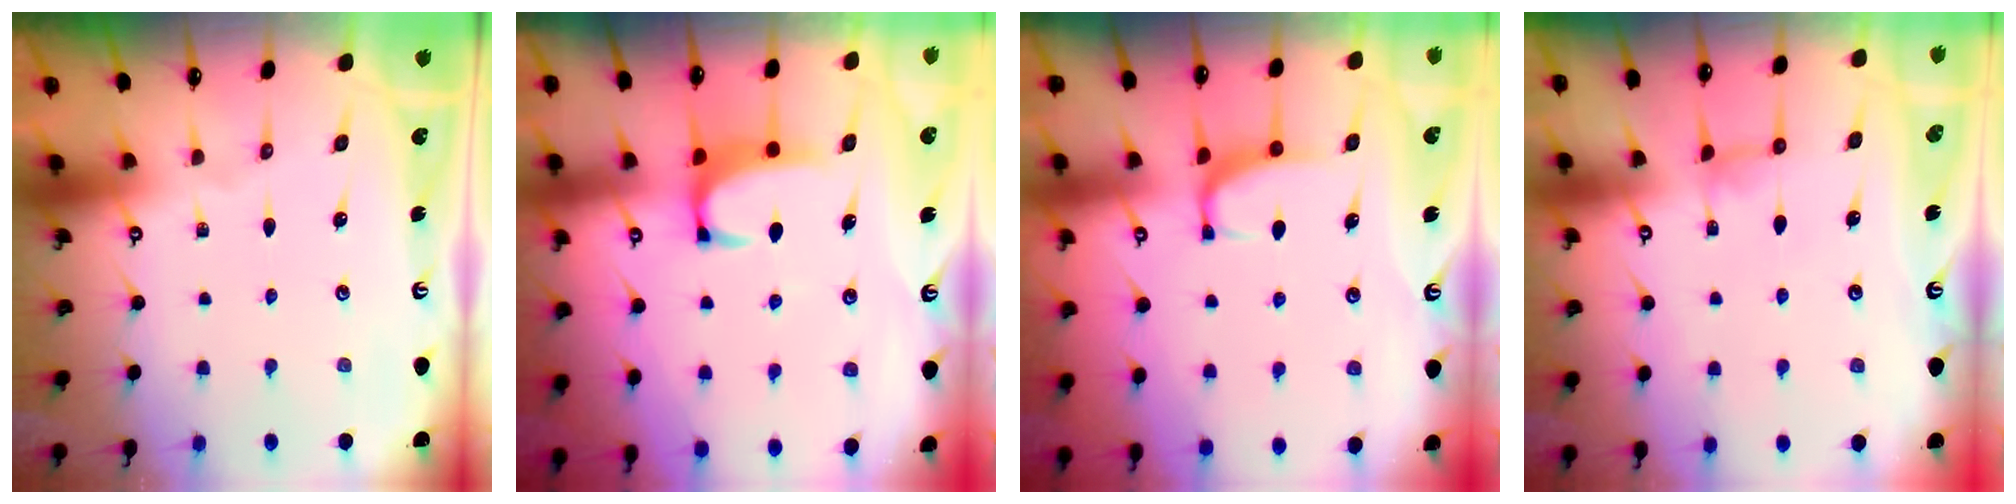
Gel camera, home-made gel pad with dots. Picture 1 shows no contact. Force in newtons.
{"total": 2.0, "press": 2.0, "slide": 0.3}
{"total": 2.4, "press": 2.3, "slide": 0.7}
{"total": 1.3, "press": 1.2, "slide": 0.4}